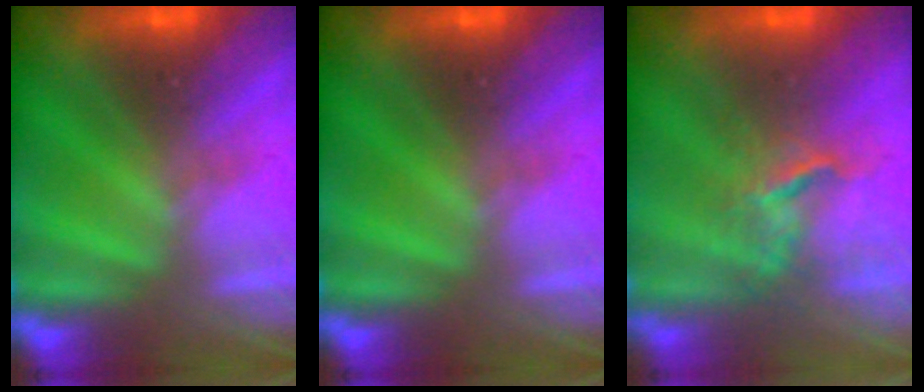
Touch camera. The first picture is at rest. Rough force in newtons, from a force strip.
{"total": 0.0}
{"total": 3.4}